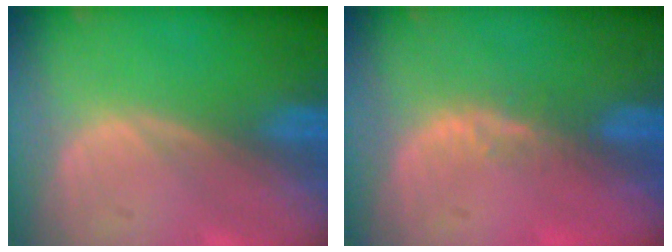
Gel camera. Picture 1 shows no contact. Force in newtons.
{"total": 2.4, "press": 1.8, "slide": 1.5}